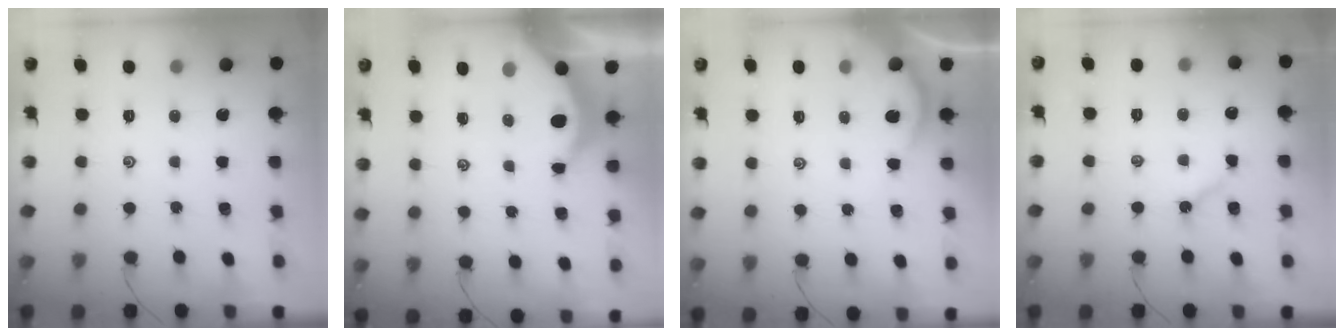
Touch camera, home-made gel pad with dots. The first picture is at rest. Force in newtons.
{"total": 4.0, "press": 4.0, "slide": 0.5}
{"total": 3.2, "press": 3.2, "slide": 0.4}
{"total": 4.4, "press": 4.3, "slide": 0.9}